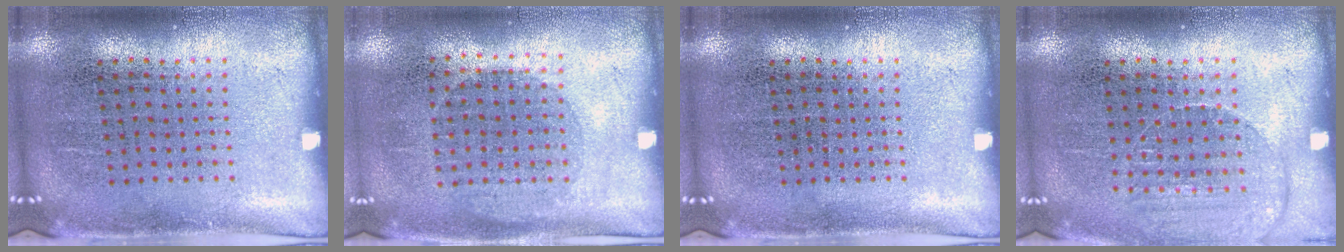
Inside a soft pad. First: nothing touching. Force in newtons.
{"total": 1.0, "press": 0.9, "slide": 0.4}
{"total": 0.0}
{"total": 1.2, "press": 1.2, "slide": 0.1}